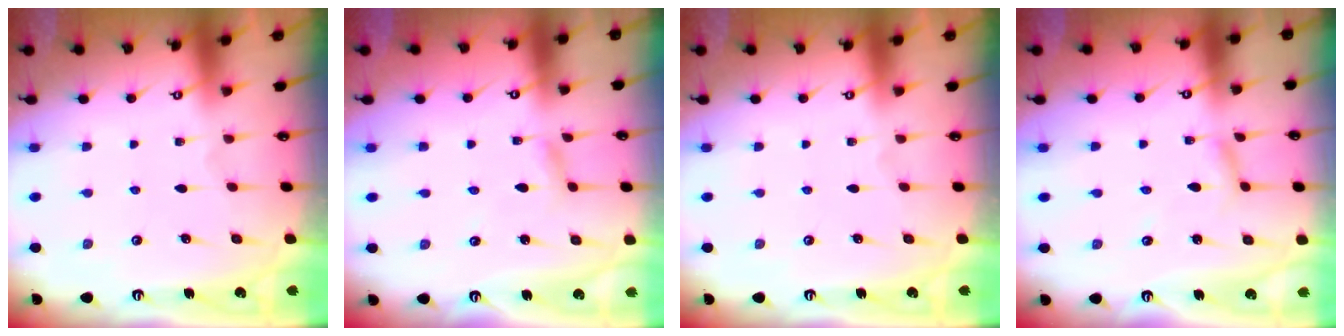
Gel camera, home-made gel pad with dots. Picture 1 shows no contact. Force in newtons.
{"total": 2.5, "press": 2.5, "slide": 0.2}
{"total": 0.0}
{"total": 2.3, "press": 2.3, "slide": 0.2}